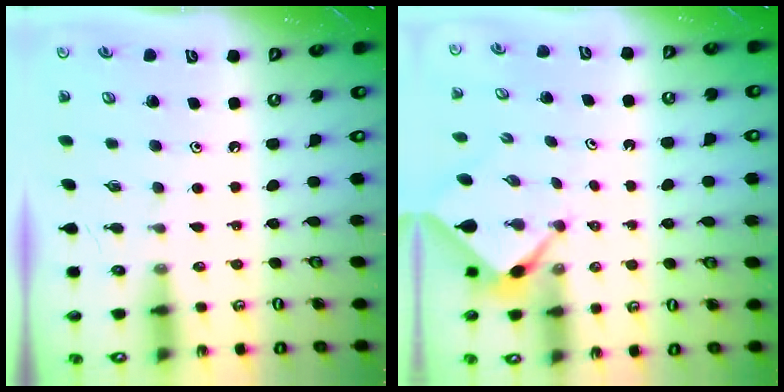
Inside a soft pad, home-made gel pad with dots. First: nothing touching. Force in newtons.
{"total": 2.2, "press": 2.2, "slide": 0.2}